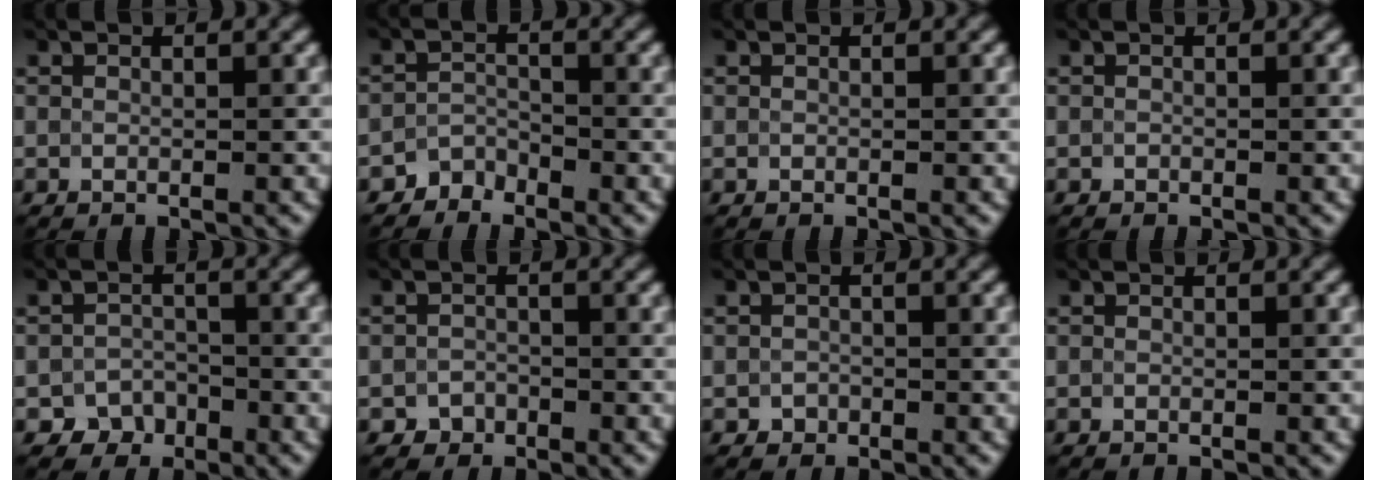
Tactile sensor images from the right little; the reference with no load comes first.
{"total": 1.7, "force": [-1.5, 0.8, 0.0], "torque": [0.006, 0.011, -0.029]}
{"total": 0.0}
{"total": 0.0}
{"total": 2.8, "force": [-1.9, 2.0, 0.3], "torque": [0.008, 0.001, -0.035]}
{"total": 1.4, "force": [-0.8, 1.1, 0.1], "torque": [0.009, 0.003, -0.017]}
{"total": 0.8, "force": [-0.4, 0.7, 0.1], "torque": [0.002, -0.004, -0.008]}
{"total": 0.0}